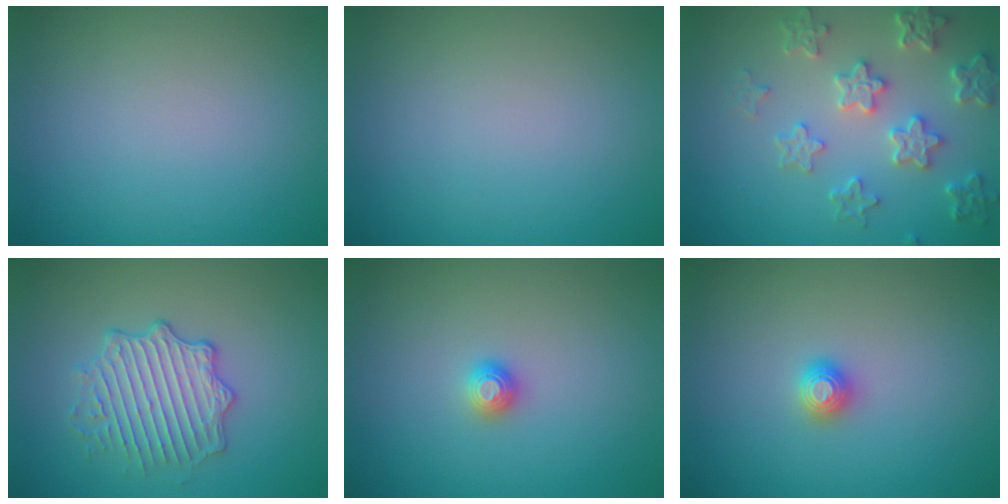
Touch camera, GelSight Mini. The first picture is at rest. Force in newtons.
{"total": 0.0}
{"total": 5.1, "press": 4.2, "slide": 2.9}
{"total": 4.0, "press": 3.7, "slide": 1.6}
{"total": 1.2, "press": 1.1, "slide": 0.3}
{"total": 1.2, "press": 1.2, "slide": 0.2}